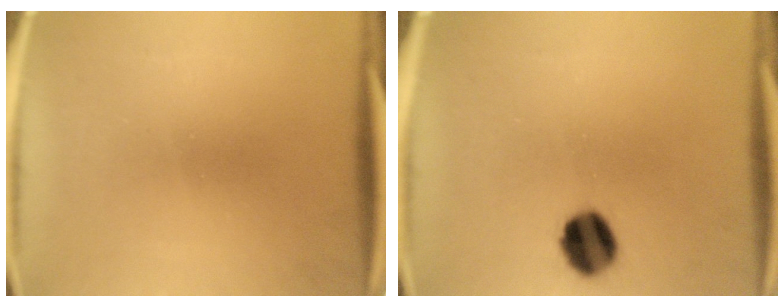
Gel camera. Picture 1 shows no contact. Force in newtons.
{"total": 9.3}